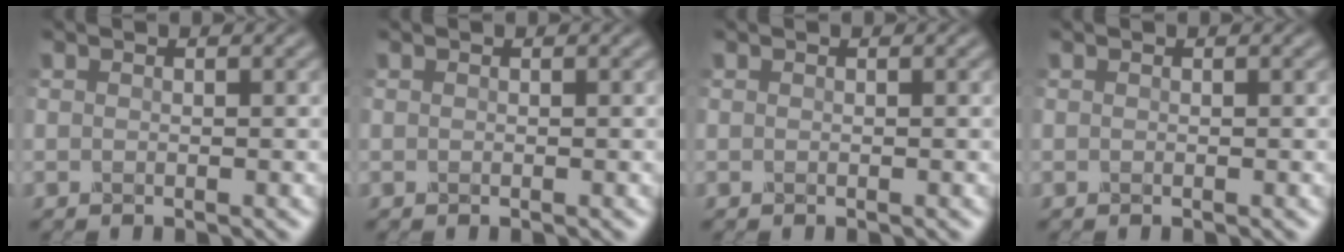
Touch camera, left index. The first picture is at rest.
{"total": 0.0}
{"total": 0.0}
{"total": 0.0}